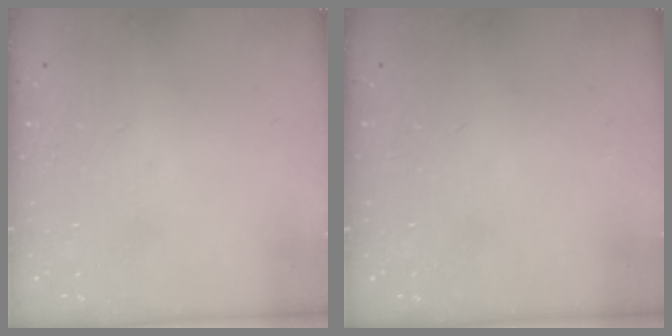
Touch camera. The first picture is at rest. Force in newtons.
{"total": 0.0}